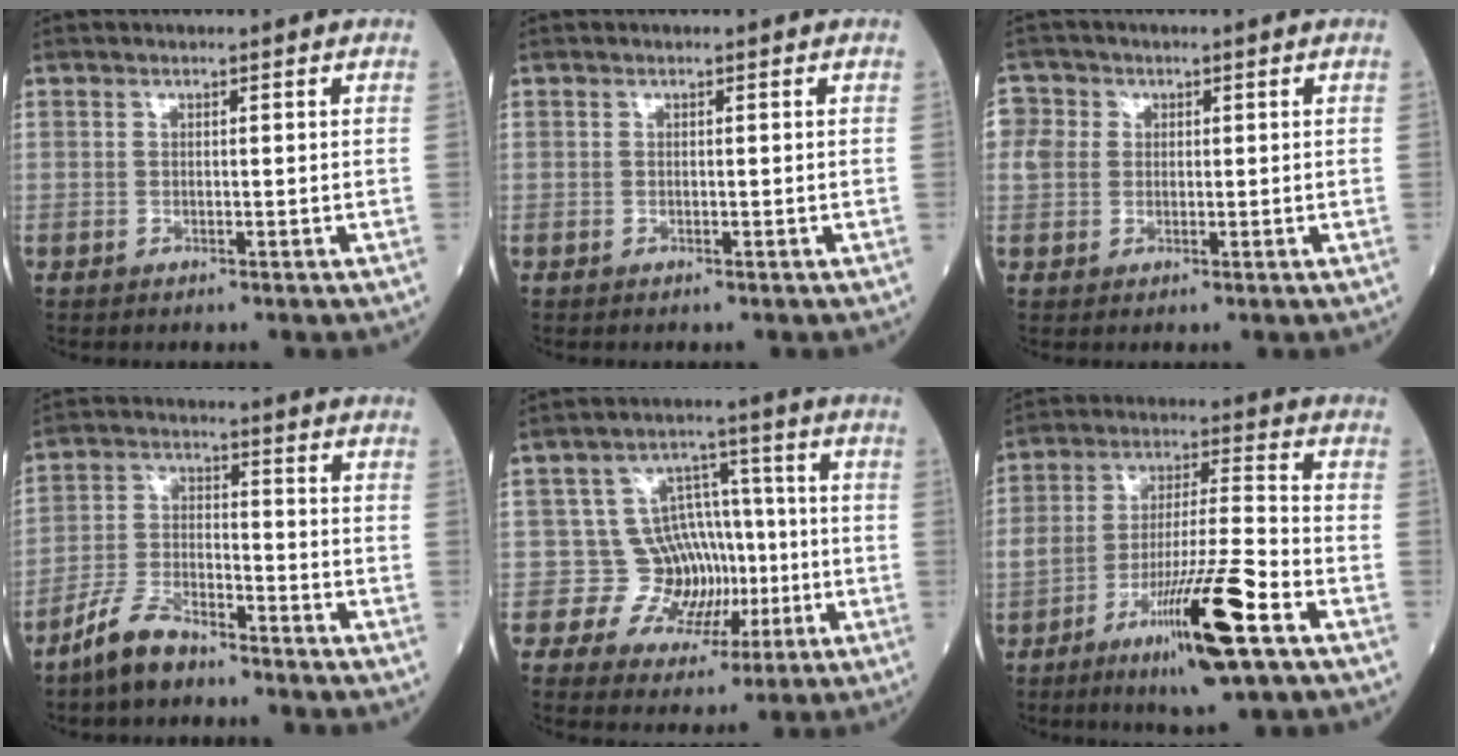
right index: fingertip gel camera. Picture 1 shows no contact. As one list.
[{"total": 0.0}, {"total": 4.0, "force": [0.6, 3.7, 1.2], "torque": [-0.031, 0.016, 0.008]}, {"total": 7.3, "force": [-6.1, 2.1, 3.4], "torque": [-0.076, -0.010, -0.121]}, {"total": 8.4, "force": [-1.1, 7.9, 2.5], "torque": [-0.016, 0.035, -0.009]}, {"total": 14.4, "force": [-7.2, 1.1, 12.4], "torque": [-0.221, -0.011, -0.120]}]